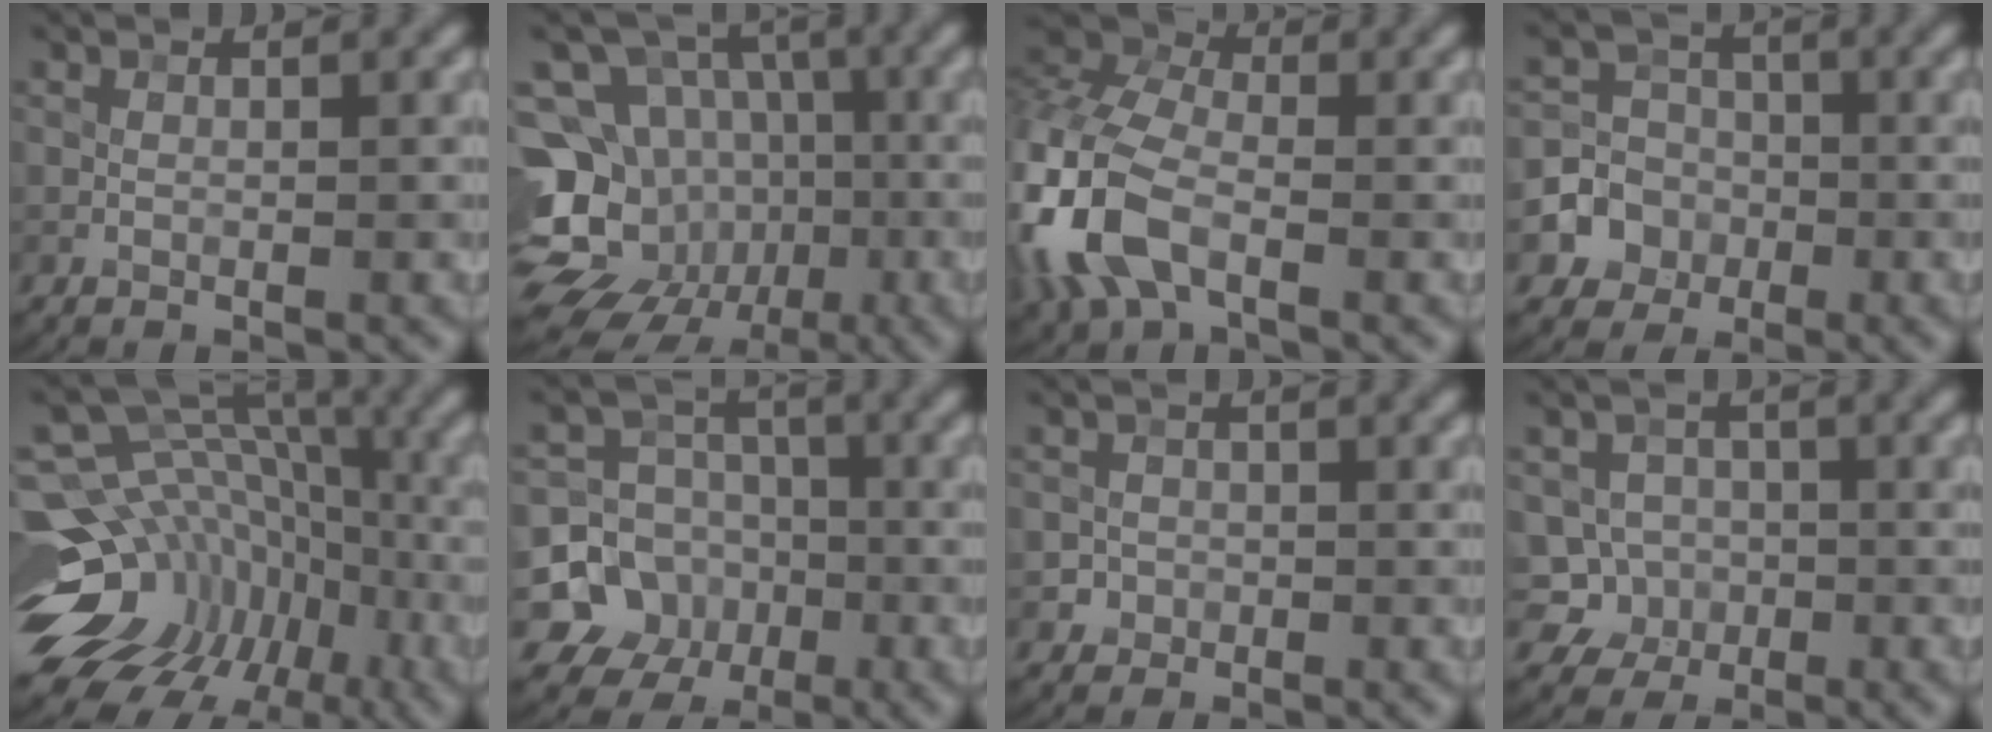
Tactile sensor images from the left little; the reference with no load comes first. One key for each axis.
{"total": 14.5, "fx": -4.4, "fy": 12.6, "fz": 5.7, "tx": -0.119, "ty": -0.006, "tz": -0.091}
{"total": 10.6, "fx": -3.5, "fy": 6.1, "fz": 8.0, "tx": -0.226, "ty": -0.002, "tz": -0.085}
{"total": 4.5, "fx": -1.5, "fy": 4.2, "fz": 0.8, "tx": 0.014, "ty": 0.007, "tz": -0.047}
{"total": 13.9, "fx": -3.8, "fy": 10.3, "fz": 8.6, "tx": -0.147, "ty": 0.020, "tz": -0.036}
{"total": 8.8, "fx": -2.8, "fy": 8.1, "fz": 1.9, "tx": -0.024, "ty": -0.005, "tz": -0.082}
{"total": 1.4, "fx": -0.3, "fy": 1.4, "fz": 0.0, "tx": 0.014, "ty": -0.002, "tz": 0.004}
{"total": 4.4, "fx": -1.1, "fy": 4.1, "fz": 0.9, "tx": 0.004, "ty": 0.011, "tz": -0.036}